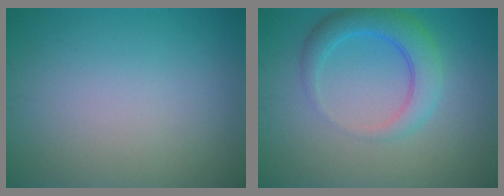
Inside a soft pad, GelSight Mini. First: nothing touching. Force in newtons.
{"total": 4.3, "press": 4.3, "slide": 0.2}